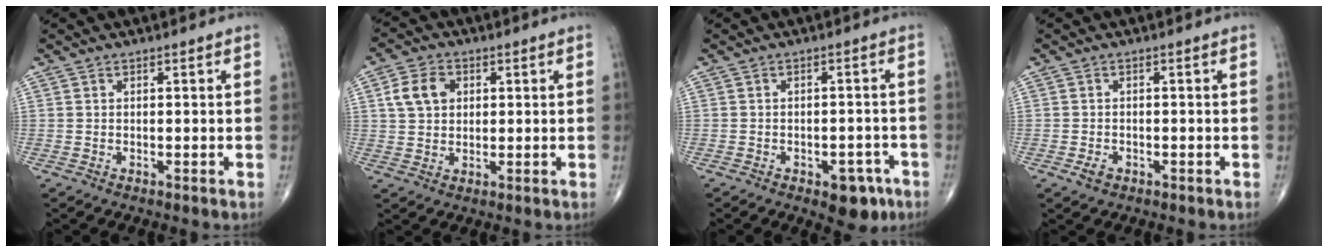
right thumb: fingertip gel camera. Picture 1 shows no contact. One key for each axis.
{"total": 6.6, "fx": 1.8, "fy": 5.0, "fz": 3.9, "tx": -0.061, "ty": 0.004, "tz": 0.029}
{"total": 6.1, "fx": -3.4, "fy": 3.3, "fz": 3.9, "tx": -0.025, "ty": 0.022, "tz": -0.040}
{"total": 1.9, "fx": -1.0, "fy": 1.3, "fz": 1.0, "tx": -0.015, "ty": 0.002, "tz": -0.015}